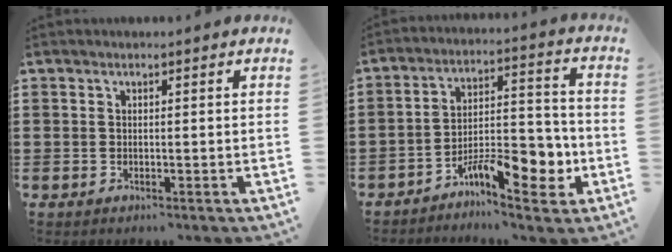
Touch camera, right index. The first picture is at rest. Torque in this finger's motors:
{"motor_torque": [1.47, -0.66, 0.31, 0.14]}